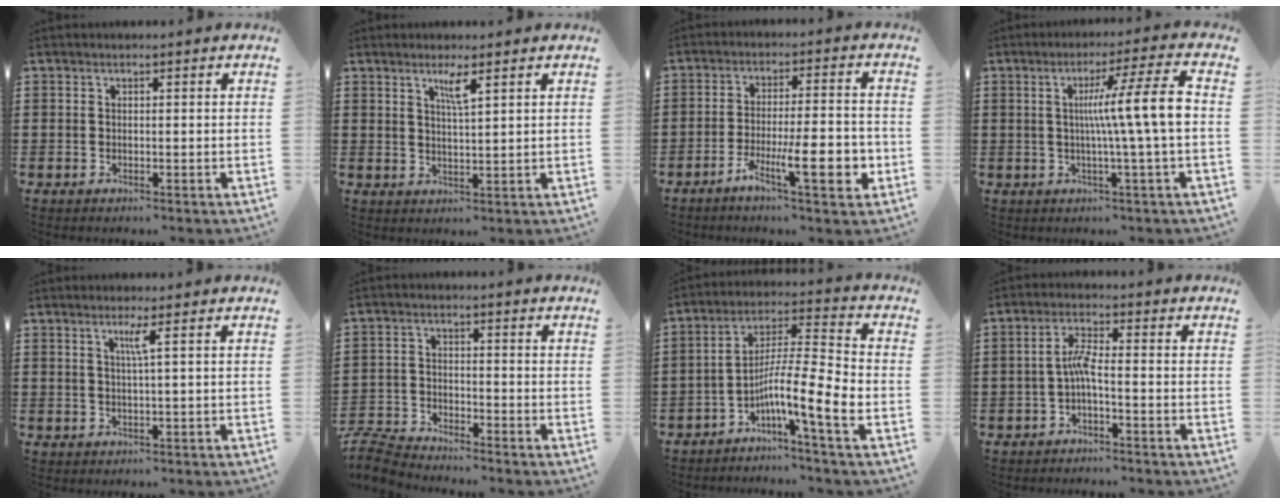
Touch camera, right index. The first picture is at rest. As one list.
[{"total": 3.1, "force": [2.1, 0.7, 2.1], "torque": [-0.031, -0.005, 0.034]}, {"total": 10.6, "force": [-4.1, 2.6, 9.5], "torque": [-0.148, 0.001, -0.069]}, {"total": 10.3, "force": [0.4, -0.2, 10.2], "torque": [-0.177, -0.004, -0.002]}, {"total": 2.4, "force": [0.7, -0.5, 2.2], "torque": [-0.044, -0.007, 0.009]}, {"total": 4.8, "force": [-4.7, 0.4, 0.5], "torque": [-0.037, -0.006, -0.104]}, {"total": 9.4, "force": [-4.2, 0.4, 8.4], "torque": [-0.161, -0.022, -0.085]}, {"total": 3.7, "force": [-1.2, 0.5, 3.4], "torque": [-0.073, 0.002, -0.026]}]